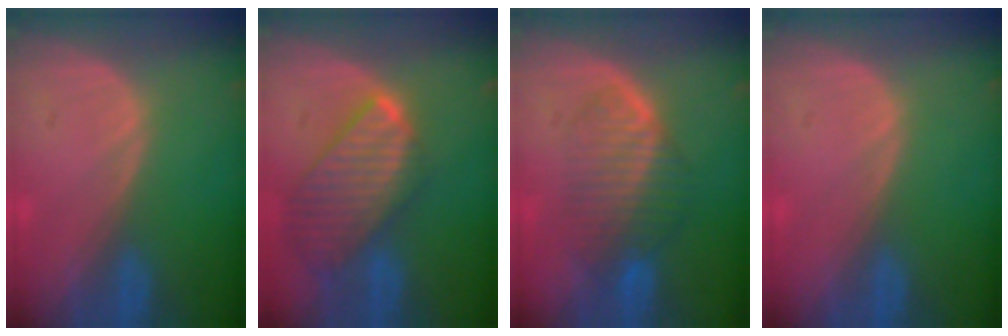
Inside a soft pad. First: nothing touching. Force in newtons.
{"total": 9.7, "press": 8.4, "slide": 4.9}
{"total": 7.0, "press": 6.5, "slide": 2.5}
{"total": 0.0}